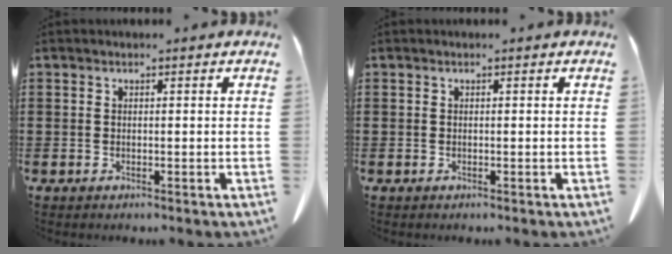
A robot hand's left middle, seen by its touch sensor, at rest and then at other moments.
{"total": 0.0}